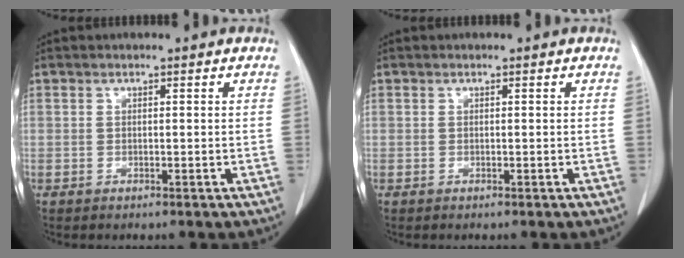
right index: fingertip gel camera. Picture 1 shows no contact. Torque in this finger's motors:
{"motor_torque": [0.00, 0.00, 0.01, 0.00]}